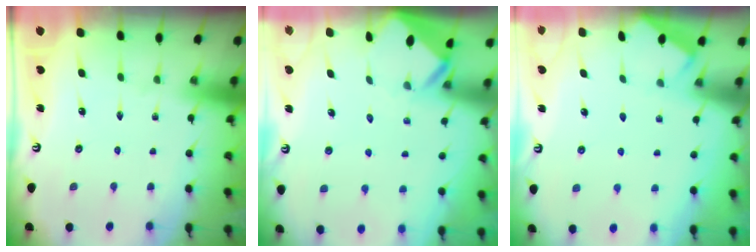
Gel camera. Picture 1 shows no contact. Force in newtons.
{"total": 2.8, "press": 2.8, "slide": 0.2}
{"total": 2.0, "press": 1.9, "slide": 0.3}